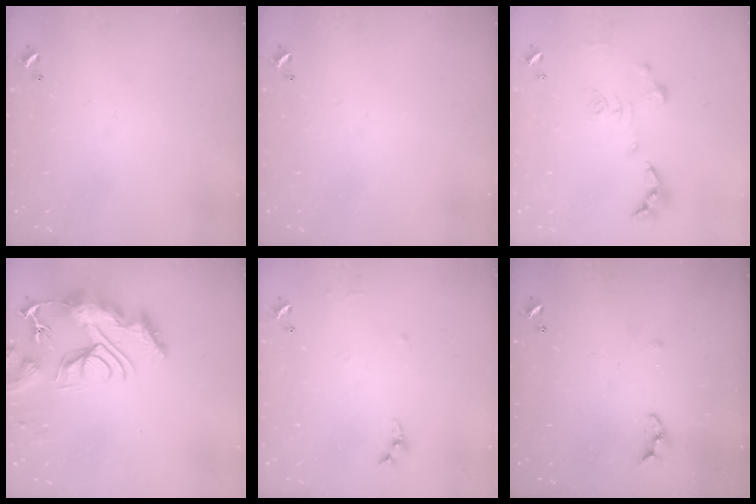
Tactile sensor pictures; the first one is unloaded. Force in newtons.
{"total": 0.0}
{"total": 1.1, "press": 1.0, "slide": 0.4}
{"total": 14.1, "press": 14.1, "slide": 1.4}
{"total": 6.5, "press": 6.5, "slide": 0.8}
{"total": 4.0, "press": 3.9, "slide": 0.5}